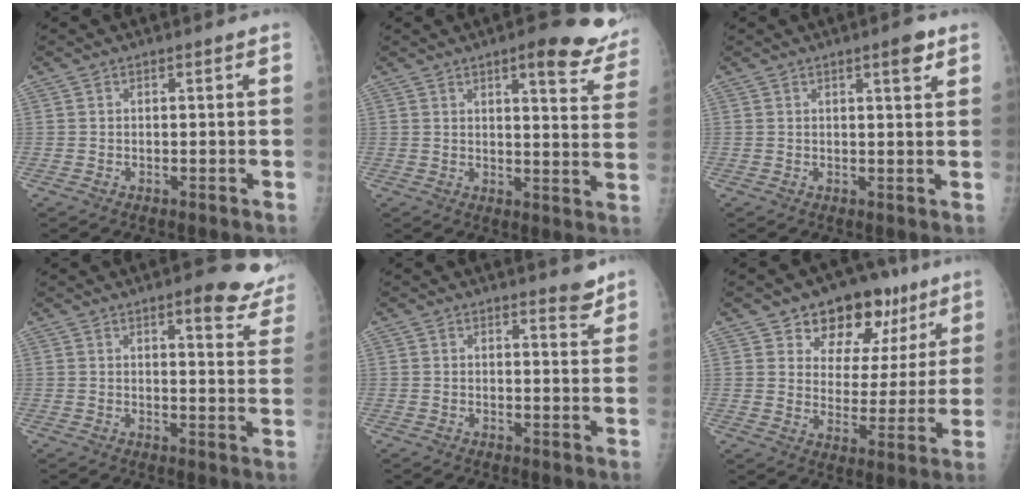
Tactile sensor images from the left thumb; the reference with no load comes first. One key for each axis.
{"total": 13.5, "fx": 9.1, "fy": 3.9, "fz": 9.1, "tx": -0.072, "ty": -0.046, "tz": 0.096}
{"total": 3.1, "fx": 1.9, "fy": 0.7, "fz": 2.4, "tx": -0.029, "ty": -0.009, "tz": 0.024}
{"total": 11.5, "fx": 8.3, "fy": 3.6, "fz": 7.0, "tx": -0.045, "ty": -0.042, "tz": 0.081}
{"total": 3.0, "fx": 2.6, "fy": 0.9, "fz": 1.2, "tx": -0.002, "ty": -0.021, "tz": 0.030}
{"total": 15.9, "fx": 9.3, "fy": 9.9, "fz": 8.3, "tx": -0.046, "ty": -0.032, "tz": 0.138}